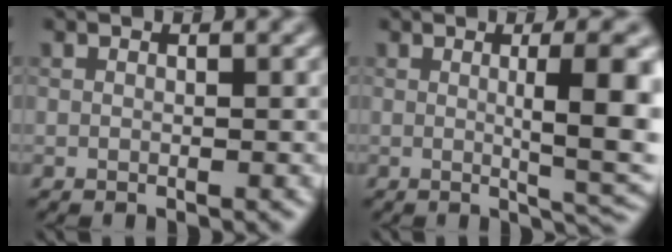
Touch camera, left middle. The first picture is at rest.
{"total": 6.9, "force": [0.4, 1.6, 6.7], "torque": [-0.086, -0.001, 0.008]}